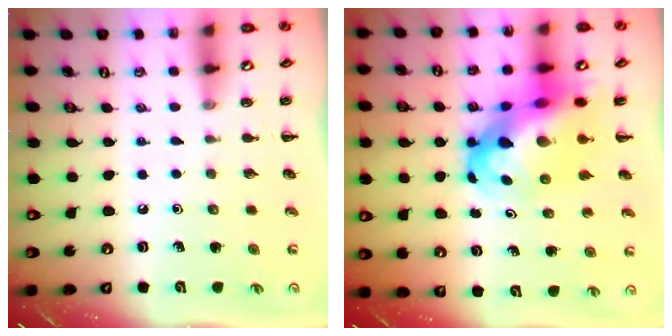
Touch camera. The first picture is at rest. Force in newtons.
{"total": 15.0, "press": 14.5, "slide": 3.8}